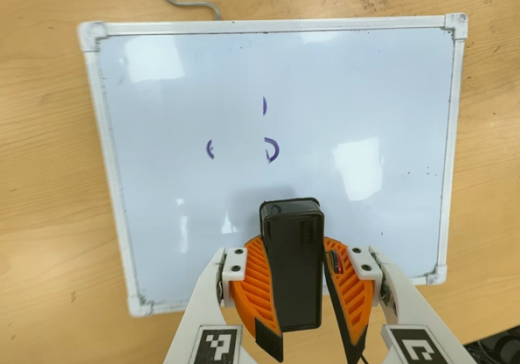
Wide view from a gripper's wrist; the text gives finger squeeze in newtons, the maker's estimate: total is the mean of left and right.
{"total": 10.5, "left": 10.2, "right": 10.8}